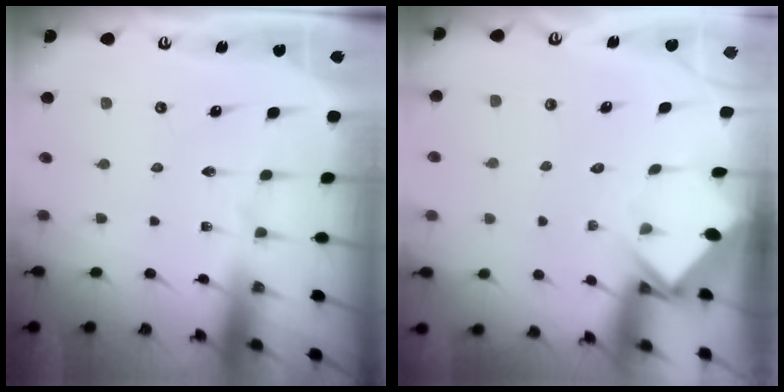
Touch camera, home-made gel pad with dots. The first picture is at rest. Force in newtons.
{"total": 3.7, "press": 3.6, "slide": 0.2}